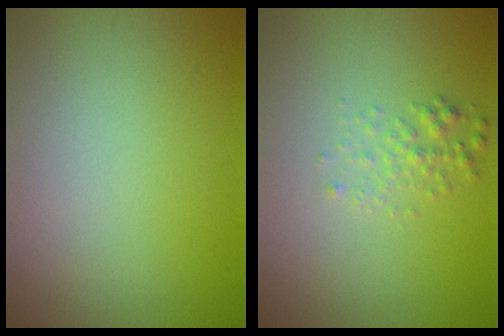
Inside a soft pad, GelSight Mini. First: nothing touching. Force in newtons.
{"total": 1.4, "press": 1.4, "slide": 0.0}